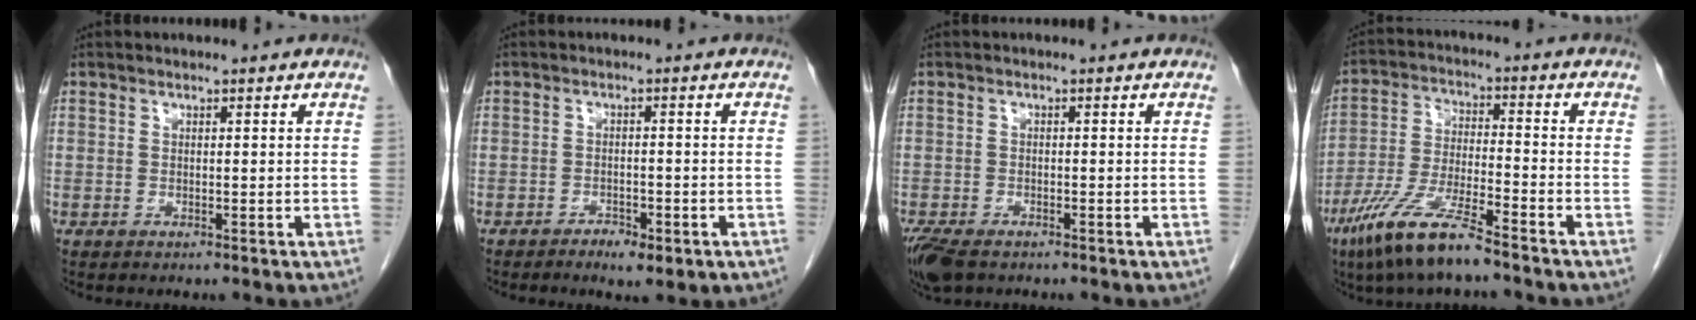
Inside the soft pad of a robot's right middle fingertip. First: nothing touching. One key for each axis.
{"total": 3.4, "fx": -2.1, "fy": 1.3, "fz": 2.4, "tx": -0.037, "ty": 0.001, "tz": -0.026}
{"total": 6.1, "fx": -4.4, "fy": 2.7, "fz": 3.3, "tx": -0.066, "ty": -0.012, "tz": -0.076}
{"total": 11.1, "fx": -7.9, "fy": 1.1, "fz": 7.8, "tx": -0.164, "ty": -0.026, "tz": -0.152}